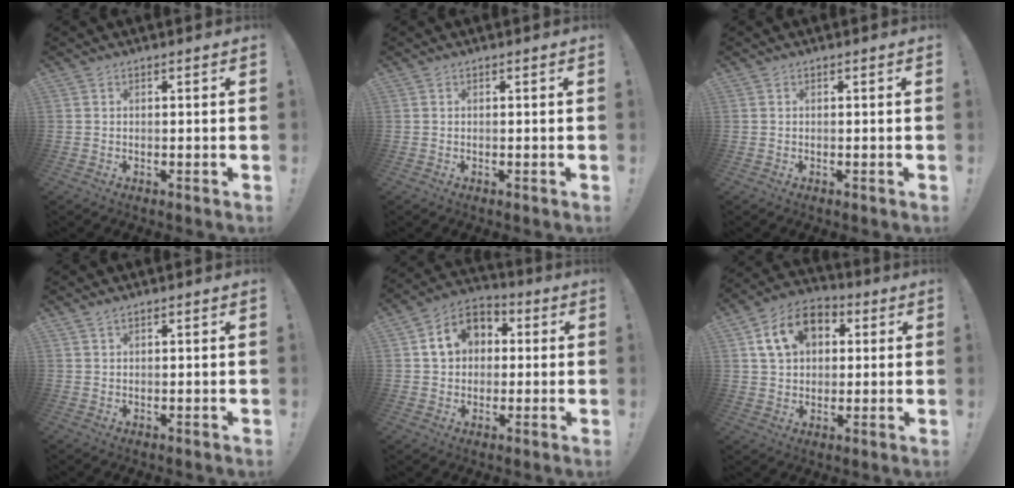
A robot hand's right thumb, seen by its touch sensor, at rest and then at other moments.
{"total": 0.0}
{"total": 0.0}
{"total": 1.1, "force": [1.0, 0.2, 0.6], "torque": [-0.006, -0.005, 0.017]}
{"total": 10.5, "force": [2.6, 8.7, 5.2], "torque": [-0.085, 0.011, 0.055]}
{"total": 13.8, "force": [5.1, 10.2, 7.7], "torque": [-0.118, -0.004, 0.101]}